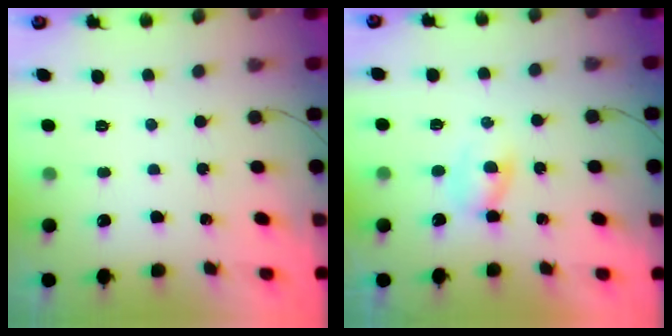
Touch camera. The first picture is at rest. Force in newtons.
{"total": 2.0, "press": 1.8, "slide": 0.9}